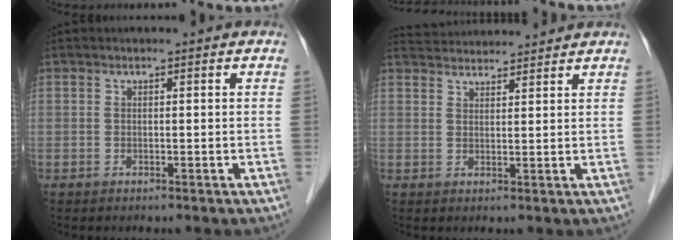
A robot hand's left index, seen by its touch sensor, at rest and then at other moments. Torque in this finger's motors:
{"motor_torque": [-0.78, -1.05, -0.01, -0.01]}